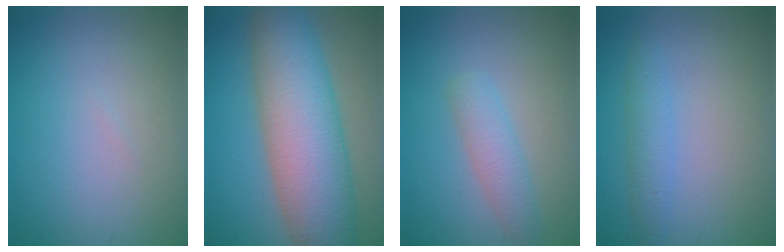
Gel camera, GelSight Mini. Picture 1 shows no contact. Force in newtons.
{"total": 11.0, "press": 11.0, "slide": 0.4}
{"total": 2.5, "press": 2.5, "slide": 0.1}
{"total": 2.0, "press": 2.0, "slide": 0.1}